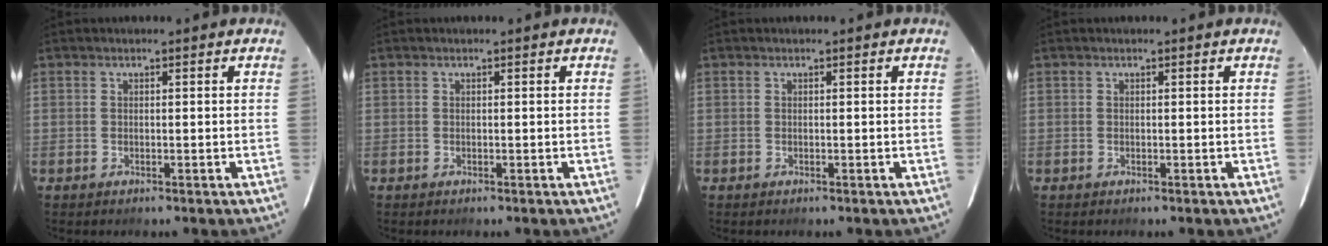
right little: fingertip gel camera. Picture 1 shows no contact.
{"total": 0.0}
{"total": 0.0}
{"total": 0.0}